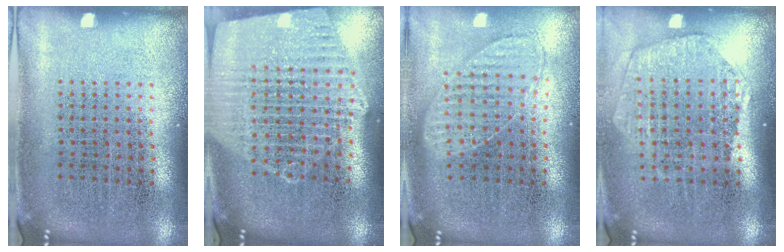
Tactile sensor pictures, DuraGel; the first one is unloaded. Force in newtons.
{"total": 2.1, "press": 1.9, "slide": 1.0}
{"total": 0.9, "press": 0.9, "slide": 0.2}
{"total": 1.8, "press": 1.7, "slide": 0.8}